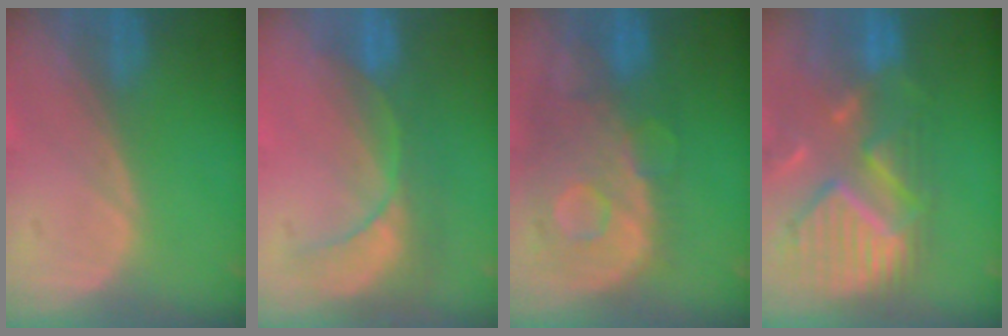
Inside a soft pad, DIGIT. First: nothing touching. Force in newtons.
{"total": 8.6, "press": 7.6, "slide": 4.0}
{"total": 11.2, "press": 9.7, "slide": 5.5}
{"total": 12.0, "press": 10.5, "slide": 5.8}